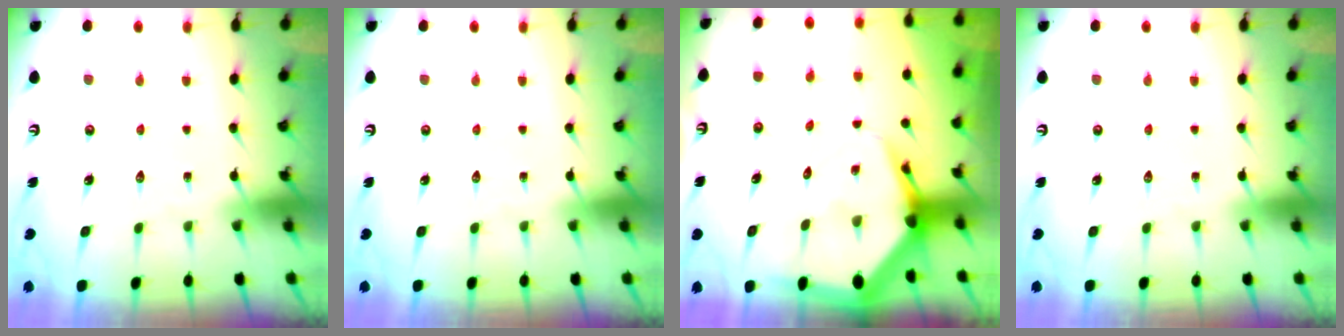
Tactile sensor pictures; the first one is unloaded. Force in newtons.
{"total": 0.0}
{"total": 7.4, "press": 7.4, "slide": 0.8}
{"total": 0.0}